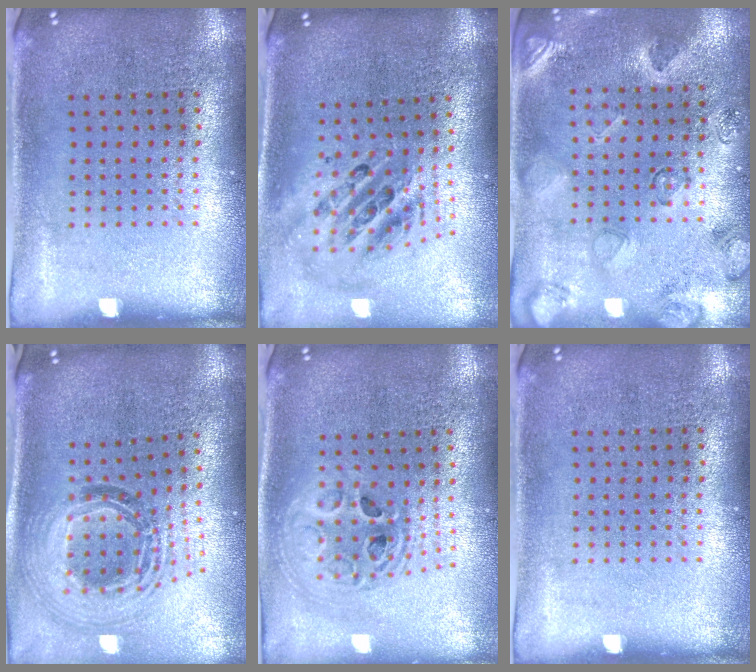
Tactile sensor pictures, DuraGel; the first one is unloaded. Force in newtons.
{"total": 2.4, "press": 1.7, "slide": 1.6}
{"total": 2.3, "press": 1.8, "slide": 1.4}
{"total": 1.9, "press": 1.6, "slide": 1.0}
{"total": 2.0, "press": 1.6, "slide": 1.2}
{"total": 0.0}